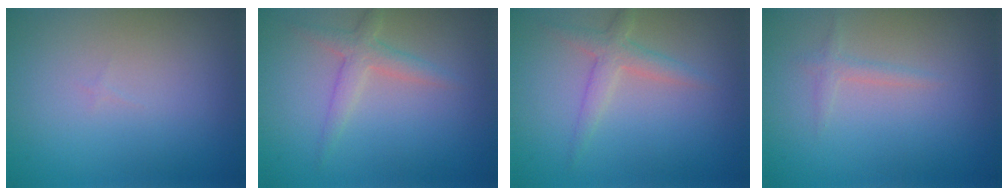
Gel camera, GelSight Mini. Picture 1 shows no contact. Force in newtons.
{"total": 2.2, "press": 2.2, "slide": 0.1}
{"total": 2.2, "press": 2.2, "slide": 0.1}
{"total": 1.0, "press": 1.0, "slide": 0.0}